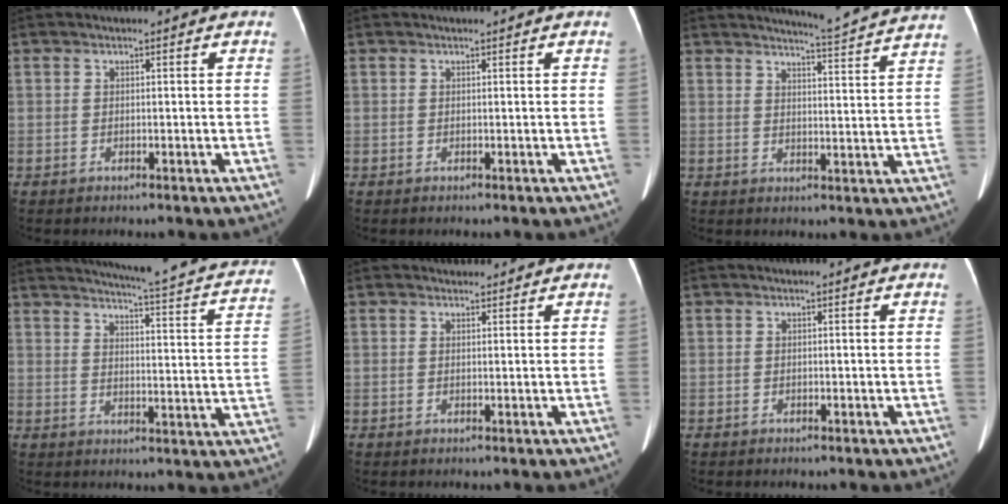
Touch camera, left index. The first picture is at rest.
{"total": 0.6, "force": [0.6, 0.0, 0.2], "torque": [-0.003, 0.004, 0.009]}
{"total": 10.4, "force": [10.0, -1.7, 2.3], "torque": [-0.046, -0.033, 0.117]}
{"total": 23.3, "force": [20.4, 1.8, 11.1], "torque": [-0.157, -0.054, 0.229]}
{"total": 1.7, "force": [1.6, 0.5, 0.0], "torque": [-0.004, 0.011, 0.026]}
{"total": 0.0}